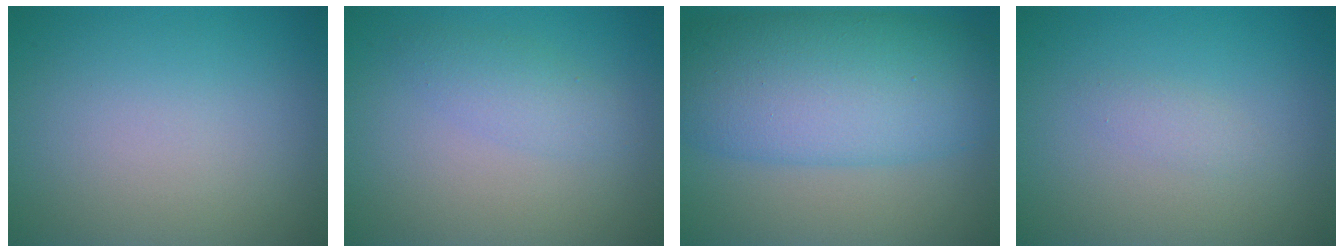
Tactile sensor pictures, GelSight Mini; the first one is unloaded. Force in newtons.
{"total": 1.9, "press": 1.9, "slide": 0.1}
{"total": 10.6, "press": 10.6, "slide": 0.2}
{"total": 0.9, "press": 0.9, "slide": 0.0}